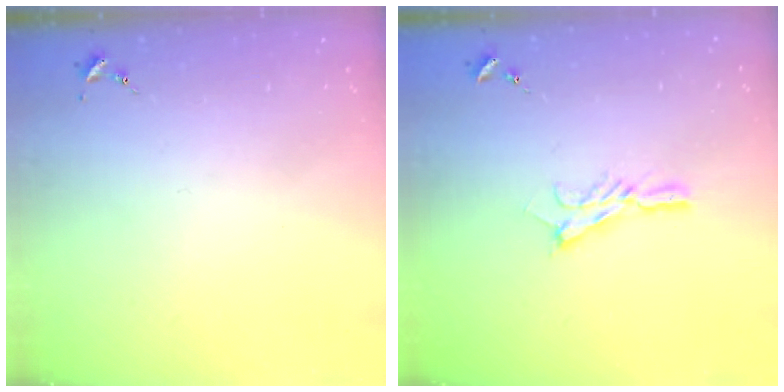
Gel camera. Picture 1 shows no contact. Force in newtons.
{"total": 8.3, "press": 8.3, "slide": 0.6}